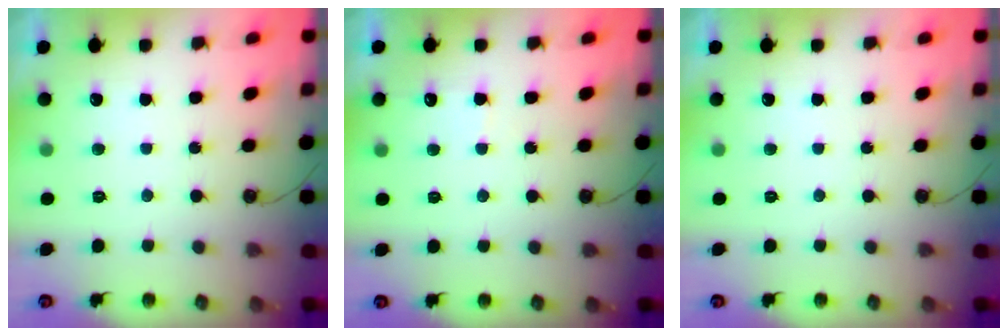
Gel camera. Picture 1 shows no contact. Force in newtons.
{"total": 5.3, "press": 5.3, "slide": 0.7}
{"total": 0.0}